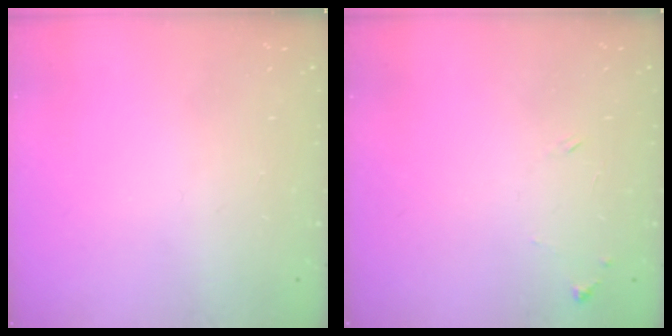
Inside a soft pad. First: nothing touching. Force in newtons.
{"total": 5.5, "press": 5.4, "slide": 0.4}